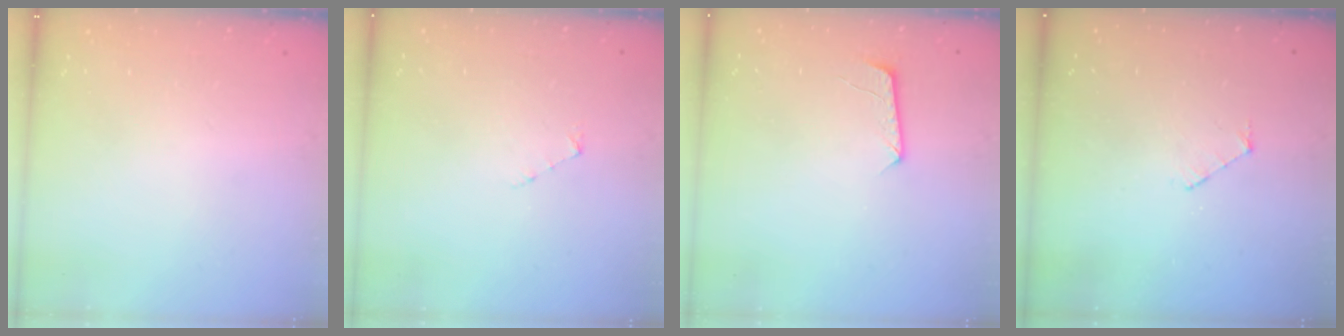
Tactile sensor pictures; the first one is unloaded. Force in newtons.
{"total": 2.5, "press": 2.5, "slide": 0.2}
{"total": 8.3, "press": 8.3, "slide": 0.6}
{"total": 3.8, "press": 3.8, "slide": 0.4}